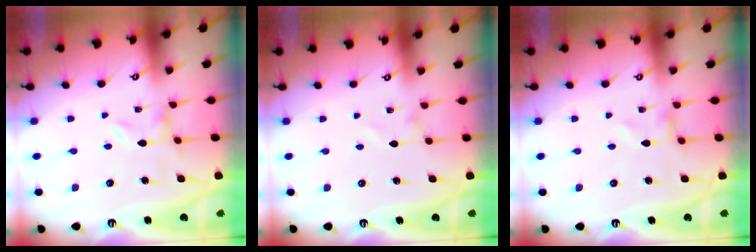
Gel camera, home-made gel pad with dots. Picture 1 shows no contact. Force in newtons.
{"total": 1.4, "press": 1.4, "slide": 0.0}
{"total": 0.9, "press": 0.9, "slide": 0.1}